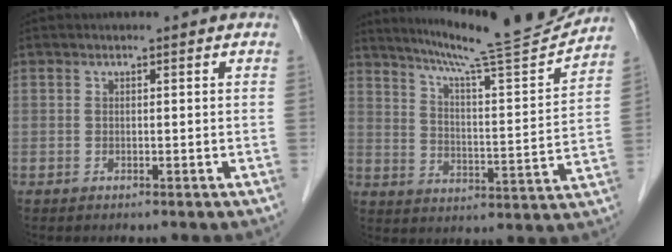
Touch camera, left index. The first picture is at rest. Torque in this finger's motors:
{"motor_torque": [0.71, -1.01, 0.04, 0.02]}